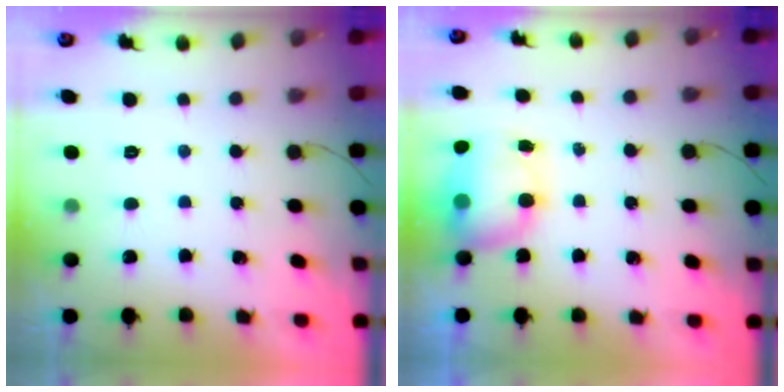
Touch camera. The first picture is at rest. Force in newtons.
{"total": 7.8, "press": 7.4, "slide": 2.6}